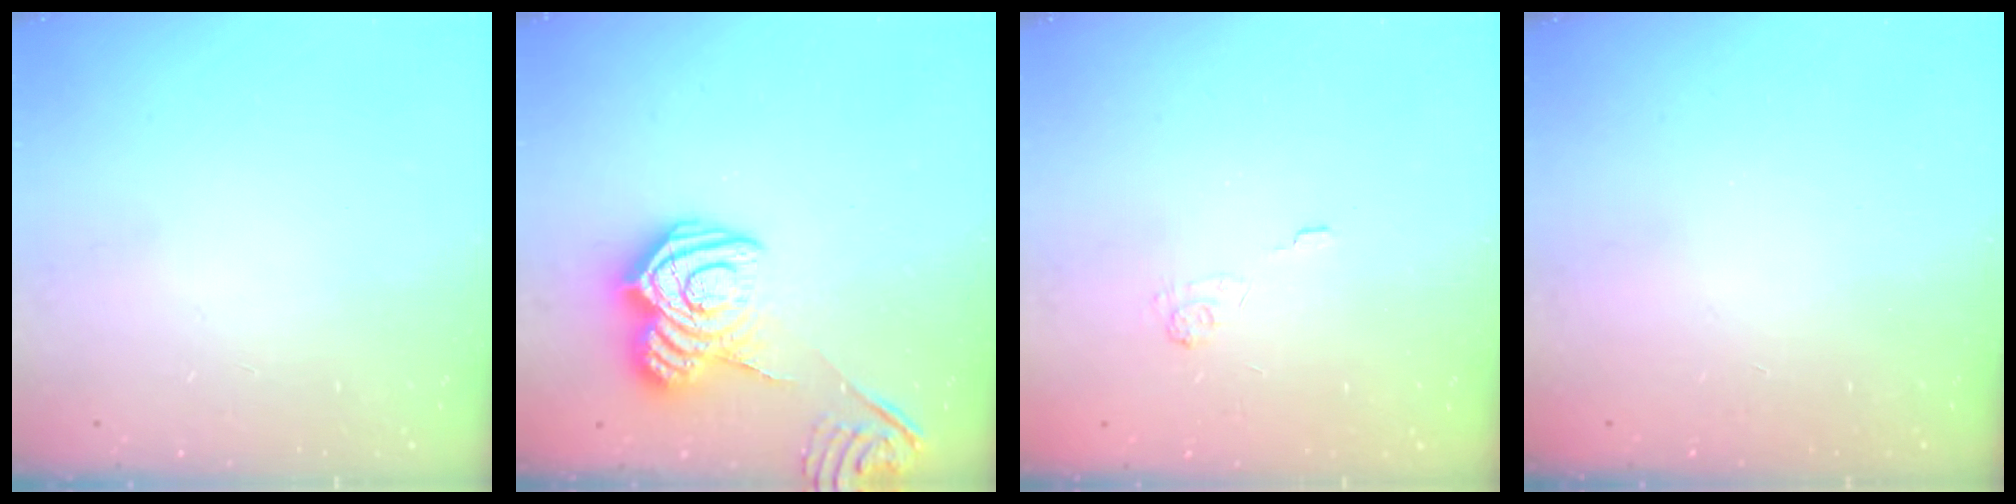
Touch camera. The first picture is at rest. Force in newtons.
{"total": 13.9, "press": 13.8, "slide": 1.0}
{"total": 2.1, "press": 1.5, "slide": 1.4}
{"total": 2.3, "press": 2.2, "slide": 0.7}